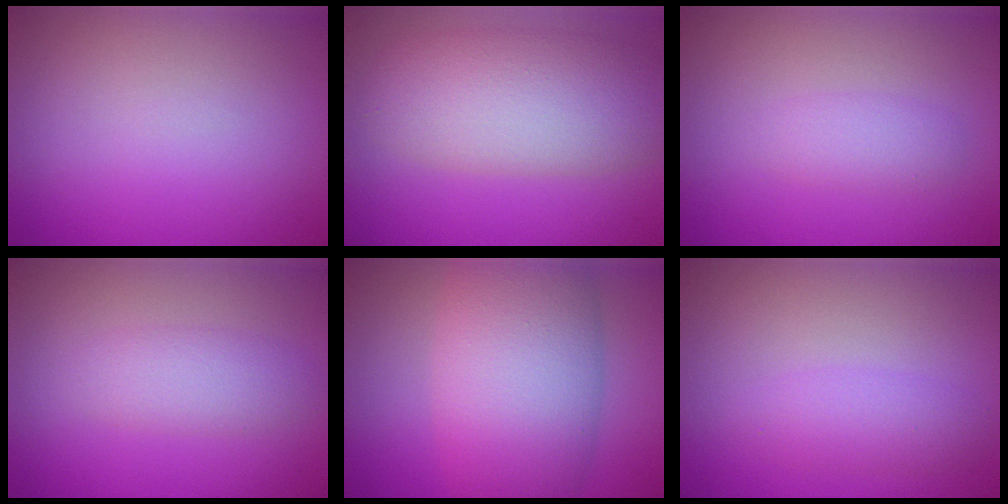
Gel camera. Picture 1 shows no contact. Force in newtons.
{"total": 7.7, "press": 7.6, "slide": 0.4}
{"total": 1.7, "press": 1.7, "slide": 0.1}
{"total": 2.5, "press": 2.5, "slide": 0.0}
{"total": 9.6, "press": 9.6, "slide": 0.4}
{"total": 2.1, "press": 2.0, "slide": 0.2}